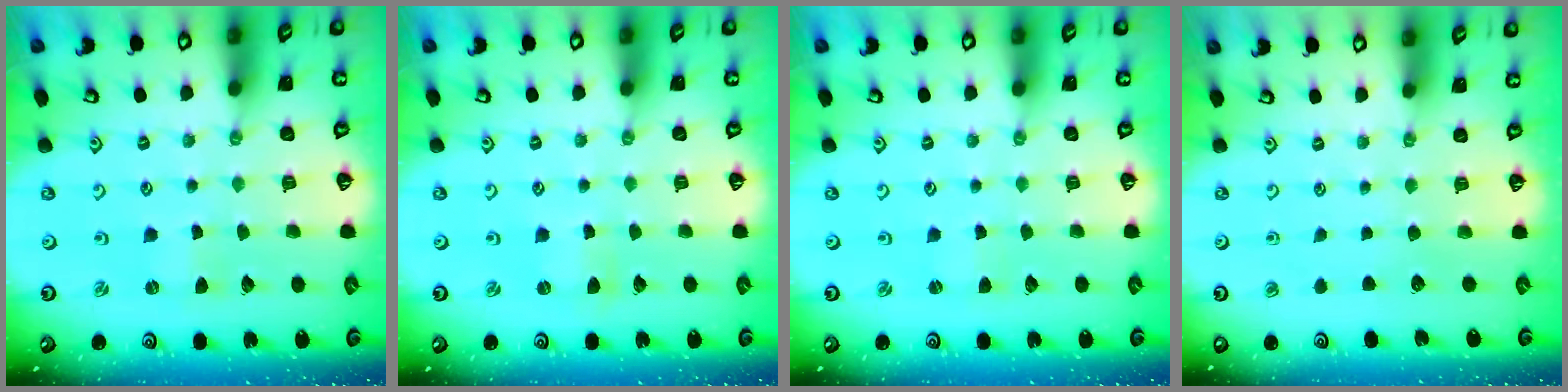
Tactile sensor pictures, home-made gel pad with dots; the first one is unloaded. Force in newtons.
{"total": 0.7, "press": 0.6, "slide": 0.3}
{"total": 0.9, "press": 0.9, "slide": 0.1}
{"total": 0.0}